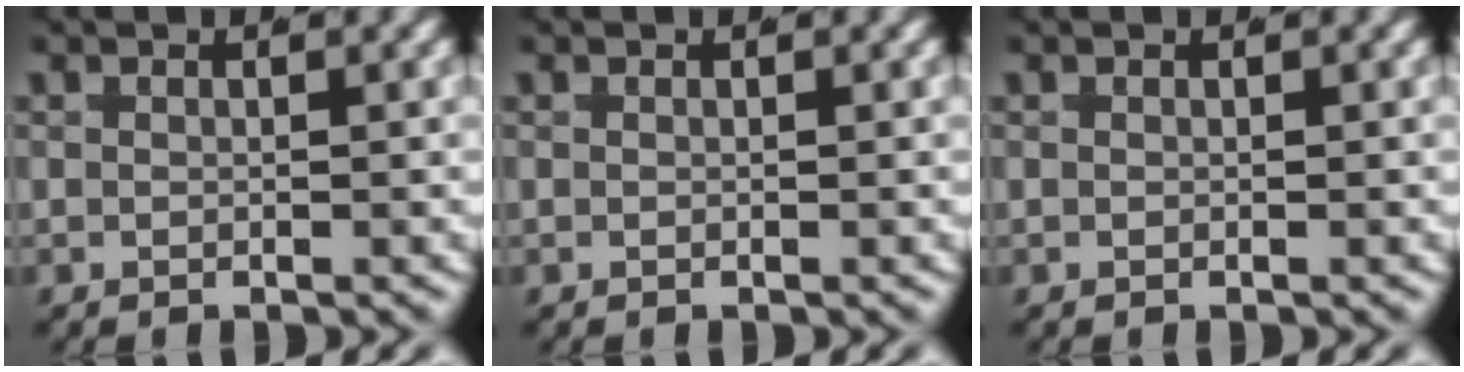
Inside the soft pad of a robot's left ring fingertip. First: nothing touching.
{"total": 0.0}
{"total": 0.0}